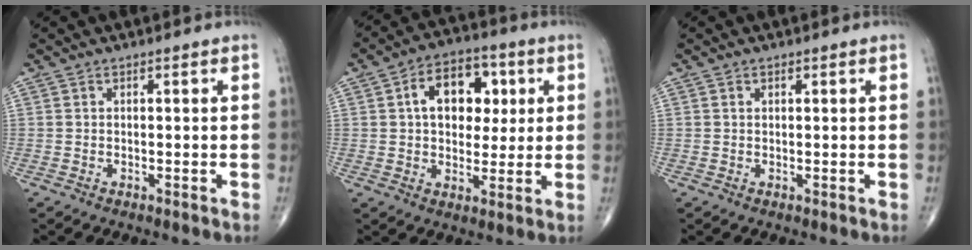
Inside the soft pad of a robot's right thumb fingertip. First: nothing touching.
{"total": 12.7, "force": [2.9, 8.5, 9.0], "torque": [-0.092, 0.010, 0.040]}
{"total": 0.6, "force": [0.3, 0.4, 0.3], "torque": [-0.006, -0.002, 0.005]}